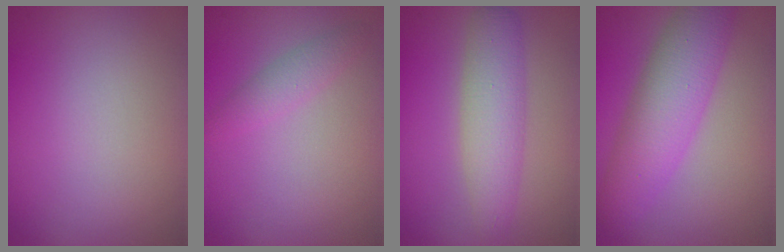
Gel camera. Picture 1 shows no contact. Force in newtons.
{"total": 1.7, "press": 1.7, "slide": 0.0}
{"total": 4.3, "press": 4.3, "slide": 0.0}
{"total": 6.2, "press": 6.2, "slide": 0.2}